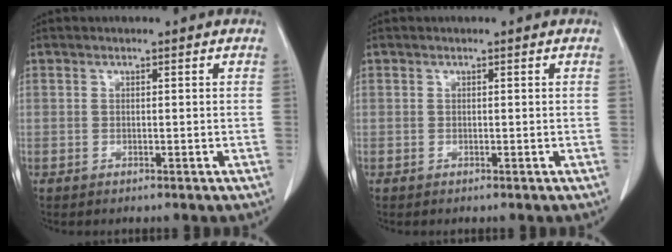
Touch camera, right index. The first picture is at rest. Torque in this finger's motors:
{"motor_torque": [0.10, -0.02, 0.03, 0.01]}